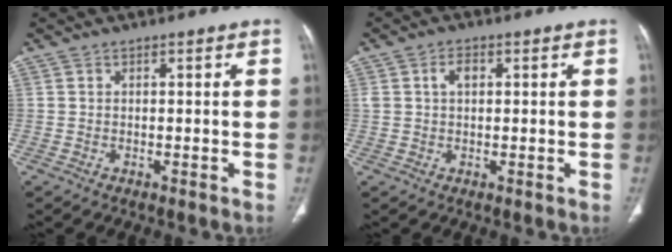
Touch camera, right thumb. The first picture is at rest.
{"total": 2.8, "force": [0.8, 1.8, 2.1], "torque": [-0.036, 0.009, 0.018]}